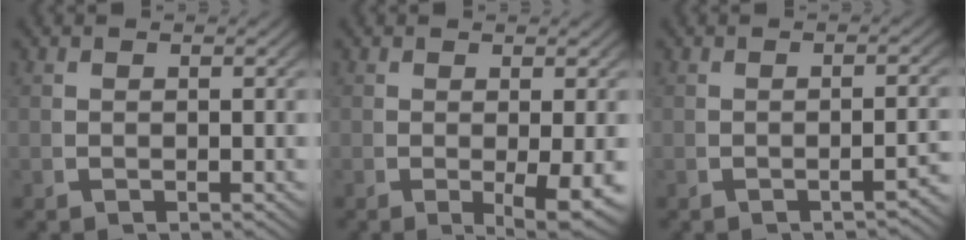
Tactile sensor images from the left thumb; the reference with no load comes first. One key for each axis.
{"total": 3.9, "fx": -0.6, "fy": 1.2, "fz": 3.6, "tx": -0.057, "ty": -0.017, "tz": -0.002}
{"total": 2.1, "fx": -1.6, "fy": 0.2, "fz": 1.4, "tx": -0.023, "ty": 0.002, "tz": -0.020}